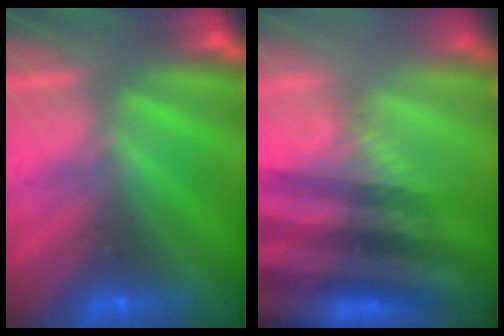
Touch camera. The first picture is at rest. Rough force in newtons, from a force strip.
{"total": 3.3}